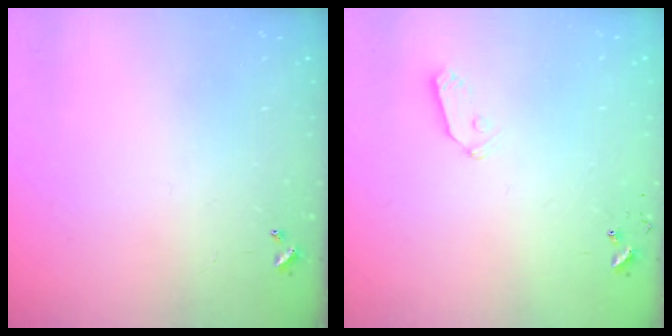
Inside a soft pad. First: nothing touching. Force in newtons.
{"total": 5.6, "press": 5.6, "slide": 0.3}